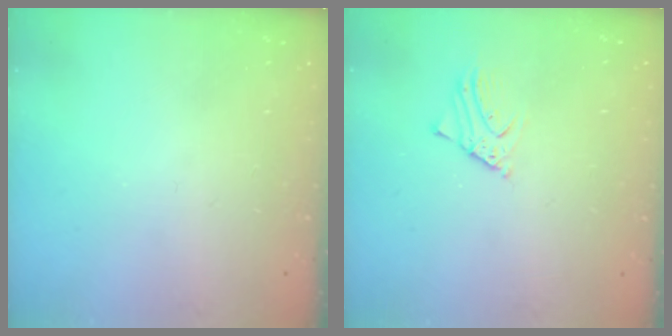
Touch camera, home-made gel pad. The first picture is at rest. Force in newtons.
{"total": 2.4, "press": 2.4, "slide": 0.1}